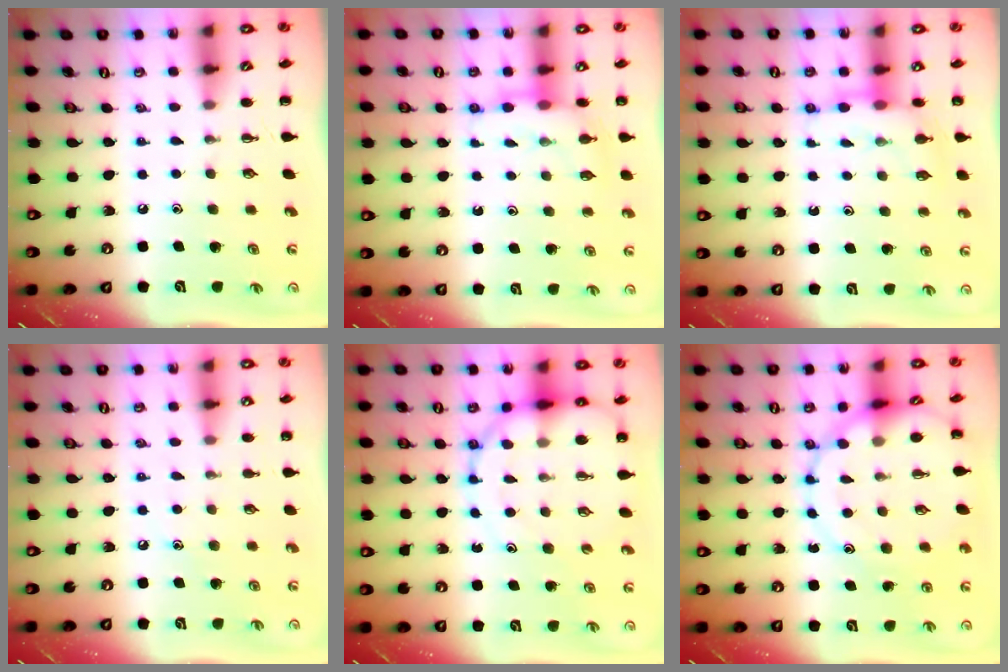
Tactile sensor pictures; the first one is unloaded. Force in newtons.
{"total": 8.5, "press": 8.4, "slide": 0.7}
{"total": 8.5, "press": 8.4, "slide": 0.7}
{"total": 6.1, "press": 5.8, "slide": 1.7}
{"total": 13.8, "press": 13.5, "slide": 3.0}
{"total": 13.9, "press": 13.8, "slide": 1.1}